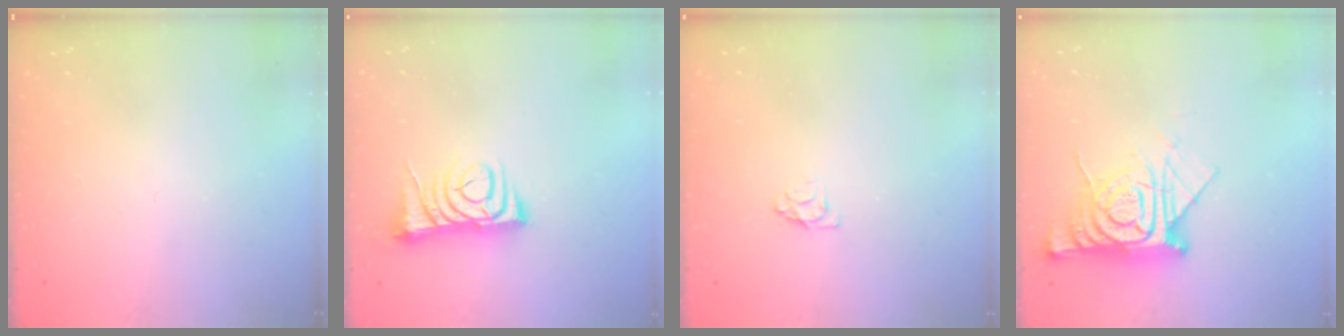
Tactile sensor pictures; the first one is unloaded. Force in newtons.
{"total": 7.1, "press": 7.1, "slide": 1.0}
{"total": 3.7, "press": 3.7, "slide": 0.4}
{"total": 14.6, "press": 14.5, "slide": 1.4}